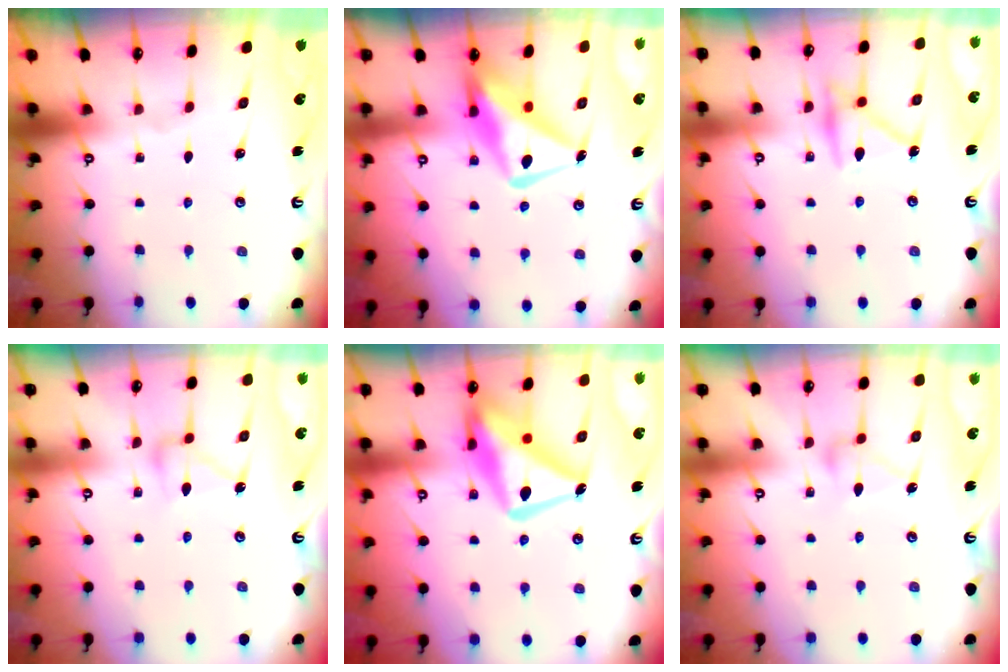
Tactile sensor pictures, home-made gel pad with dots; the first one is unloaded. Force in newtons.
{"total": 15.2, "press": 15.1, "slide": 1.6}
{"total": 14.6, "press": 14.6, "slide": 0.8}
{"total": 8.3, "press": 8.2, "slide": 0.6}
{"total": 18.8, "press": 18.7, "slide": 1.9}
{"total": 8.3, "press": 8.3, "slide": 0.5}